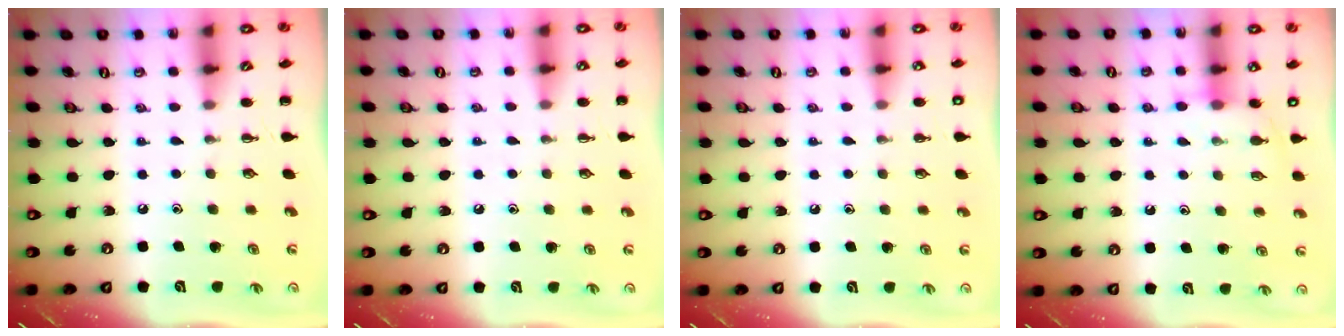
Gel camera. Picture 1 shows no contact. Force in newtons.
{"total": 4.7, "press": 4.4, "slide": 1.7}
{"total": 1.8, "press": 1.8, "slide": 0.3}
{"total": 5.4, "press": 5.3, "slide": 1.3}